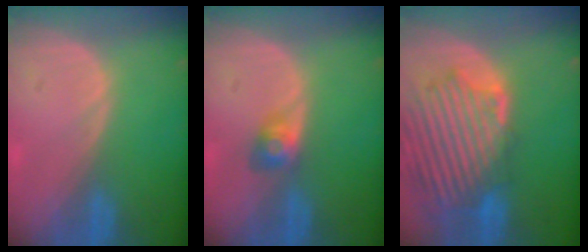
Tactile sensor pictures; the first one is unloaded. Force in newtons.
{"total": 2.8, "press": 2.6, "slide": 1.0}
{"total": 13.4, "press": 11.6, "slide": 6.6}